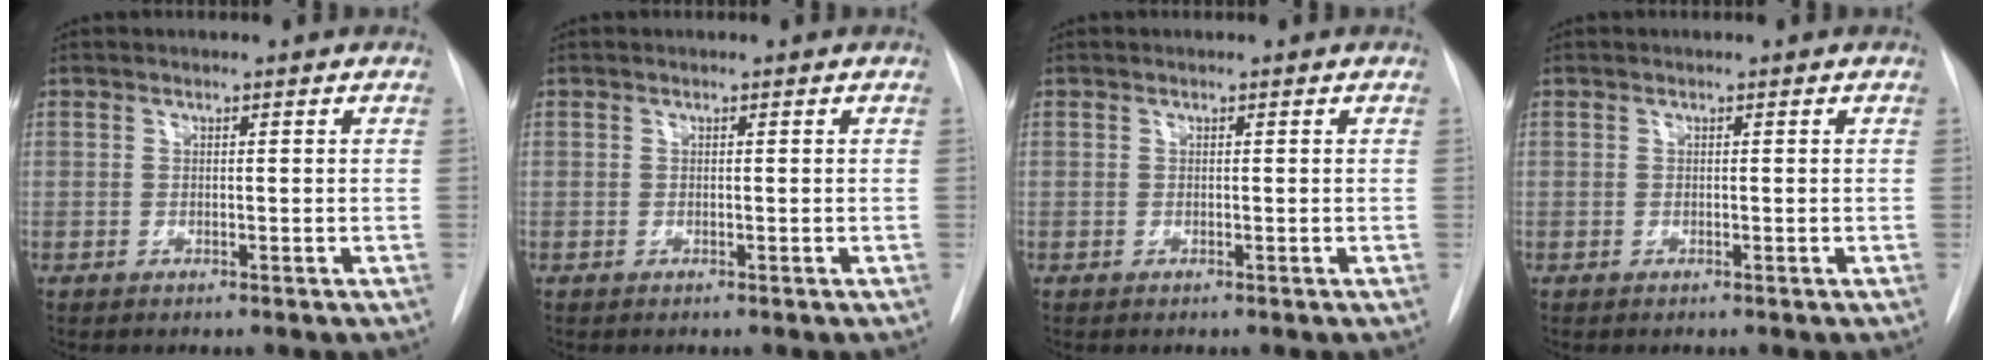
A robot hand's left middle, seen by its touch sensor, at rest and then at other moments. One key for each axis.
{"total": 0.0}
{"total": 0.0}
{"total": 0.0}